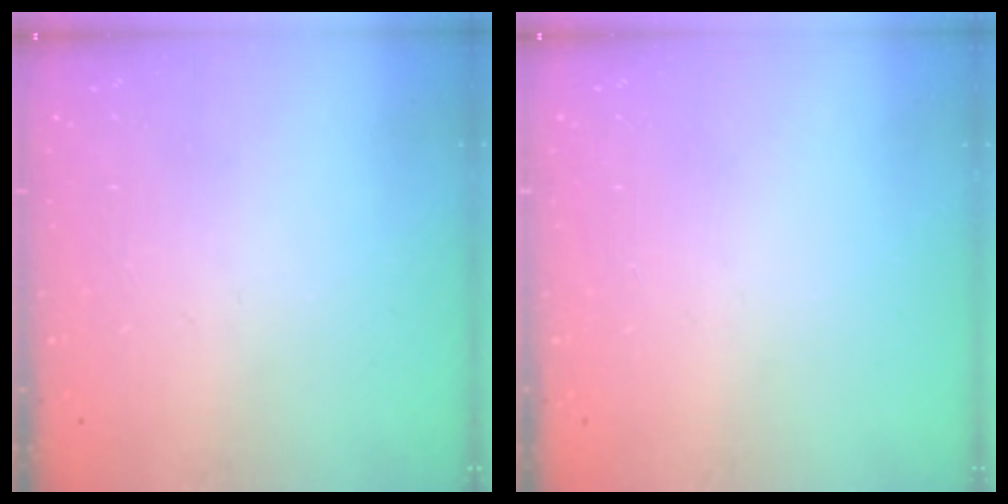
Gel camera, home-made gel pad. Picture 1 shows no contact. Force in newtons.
{"total": 0.0}